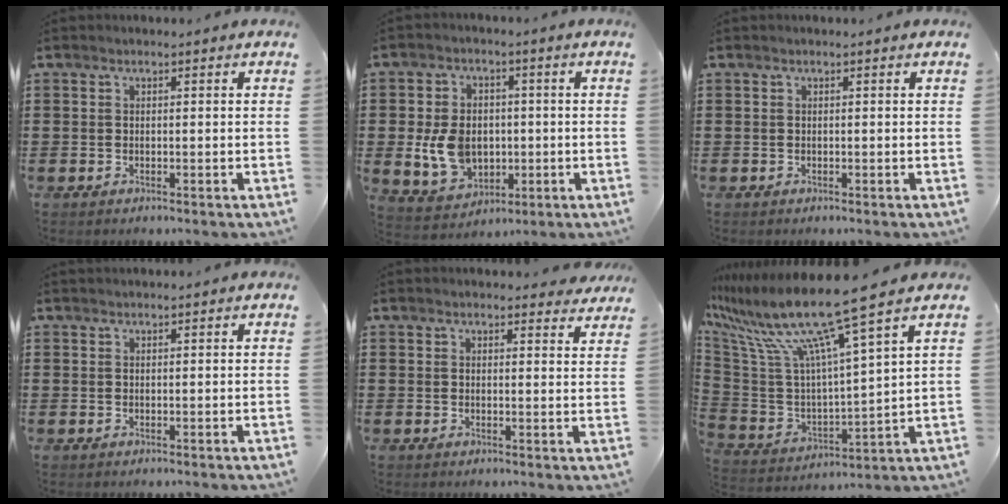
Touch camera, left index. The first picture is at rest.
{"total": 8.9, "force": [-0.4, 6.9, 5.6], "torque": [-0.129, 0.010, -0.007]}
{"total": 0.0}
{"total": 0.7, "force": [0.7, 0.0, 0.1], "torque": [-0.004, -0.001, 0.015]}
{"total": 2.8, "force": [2.8, 0.2, 0.3], "torque": [-0.005, -0.009, 0.051]}
{"total": 13.8, "force": [10.5, -0.1, 9.0], "torque": [-0.208, -0.074, 0.172]}